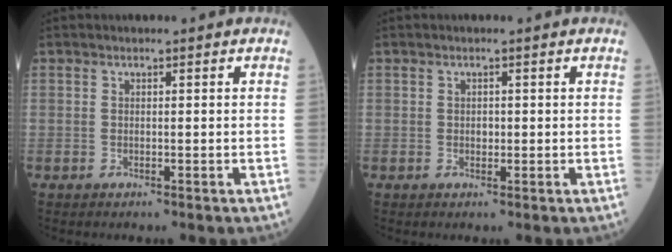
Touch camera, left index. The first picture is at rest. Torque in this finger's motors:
{"motor_torque": [0.44, -0.03, -0.01, 0.00]}